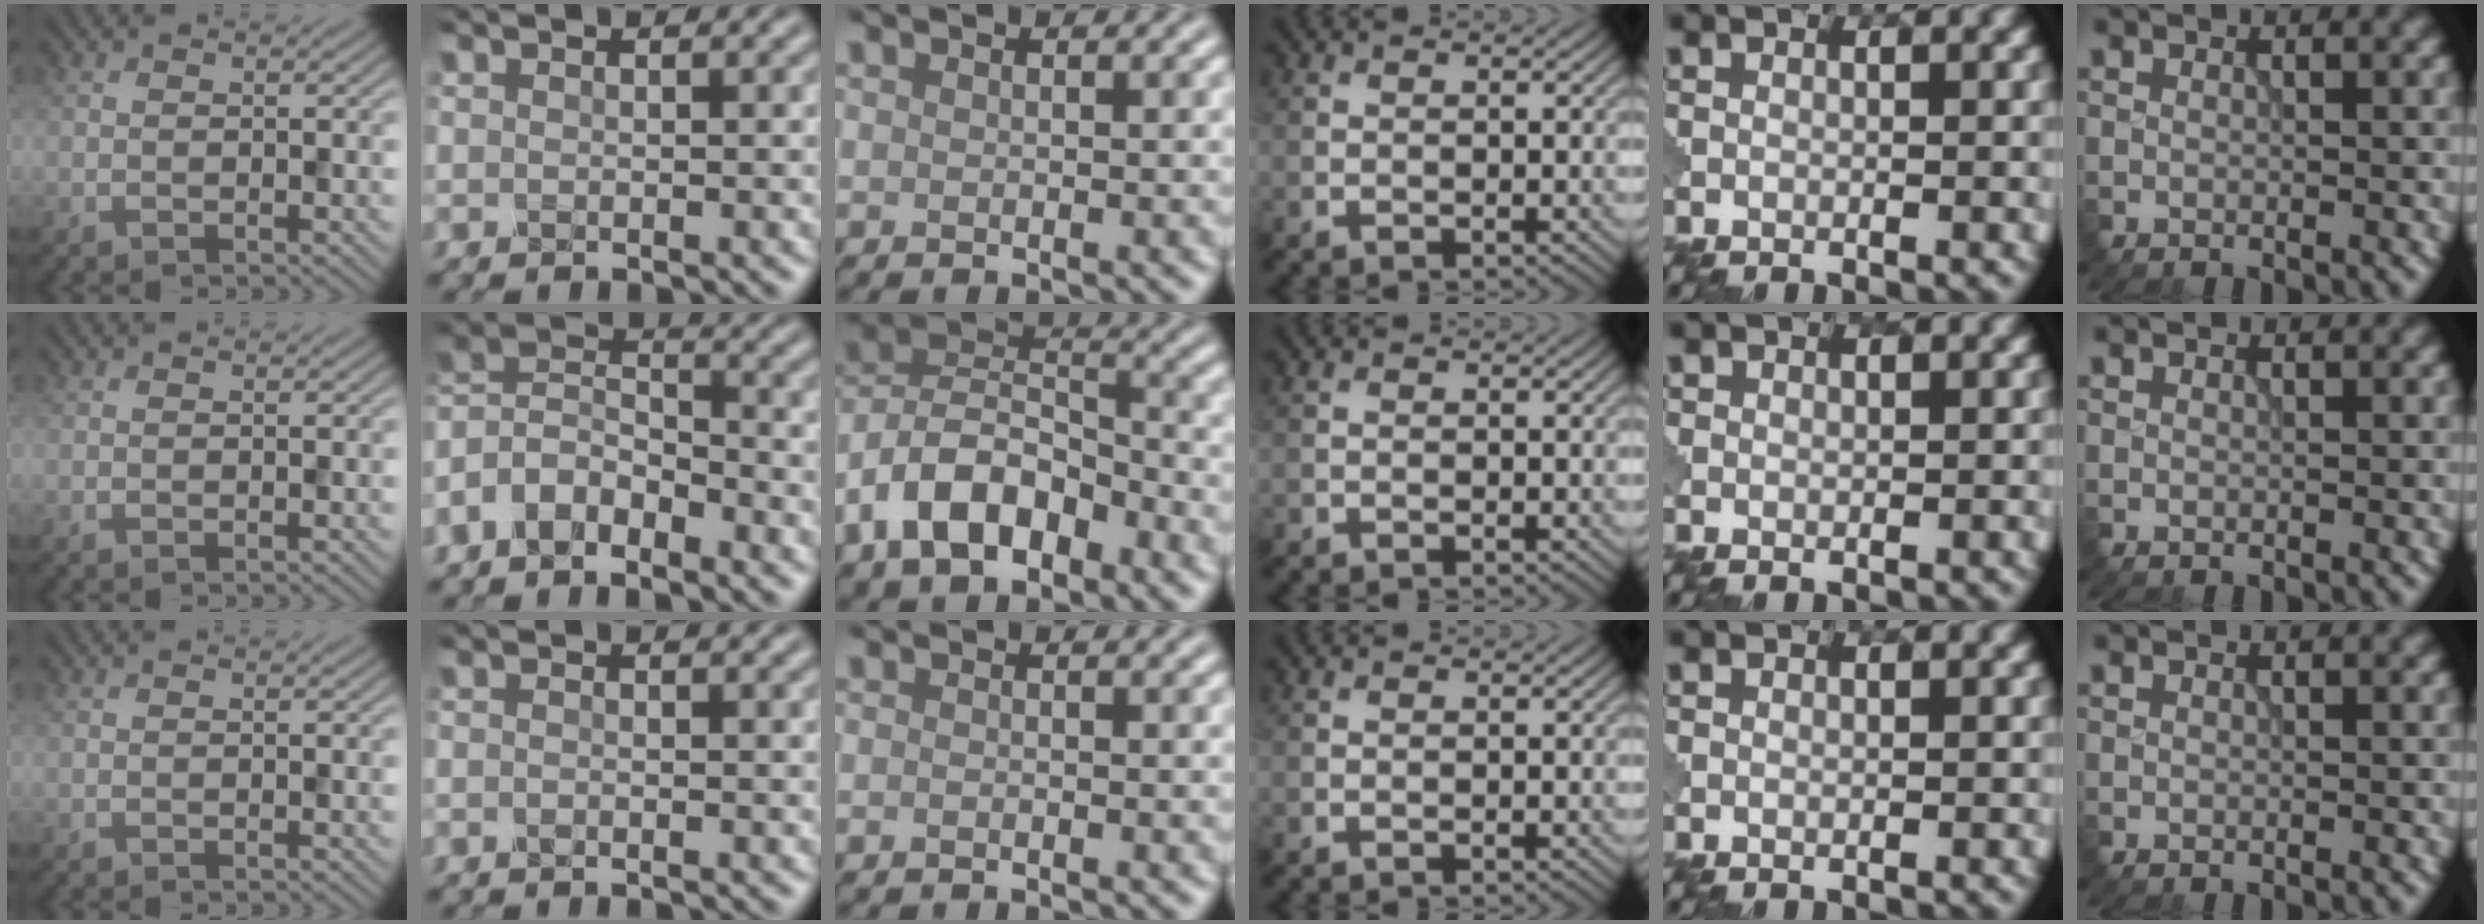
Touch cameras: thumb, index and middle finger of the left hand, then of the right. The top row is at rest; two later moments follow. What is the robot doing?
{"motion": "insert", "object": "pin"}